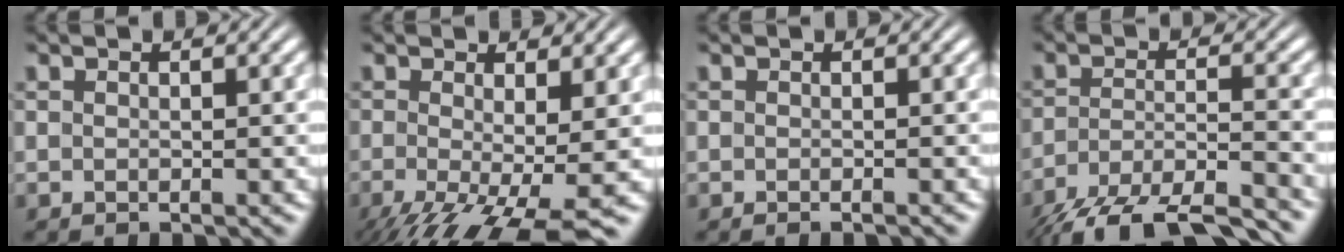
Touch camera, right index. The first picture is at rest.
{"total": 8.4, "force": [-4.3, 3.6, 6.2], "torque": [-0.119, -0.060, -0.038]}
{"total": 0.8, "force": [-0.7, -0.1, 0.2], "torque": [-0.003, 0.002, -0.013]}
{"total": 9.9, "force": [-8.1, 3.2, 4.6], "torque": [-0.082, -0.032, -0.112]}